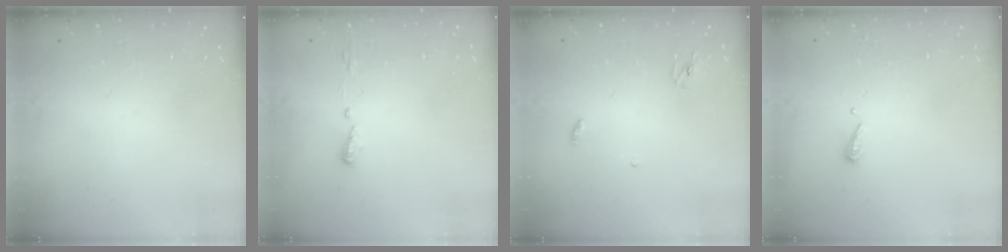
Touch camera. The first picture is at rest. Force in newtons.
{"total": 4.7, "press": 4.7, "slide": 0.4}
{"total": 2.8, "press": 2.8, "slide": 0.2}
{"total": 5.3, "press": 5.3, "slide": 0.5}